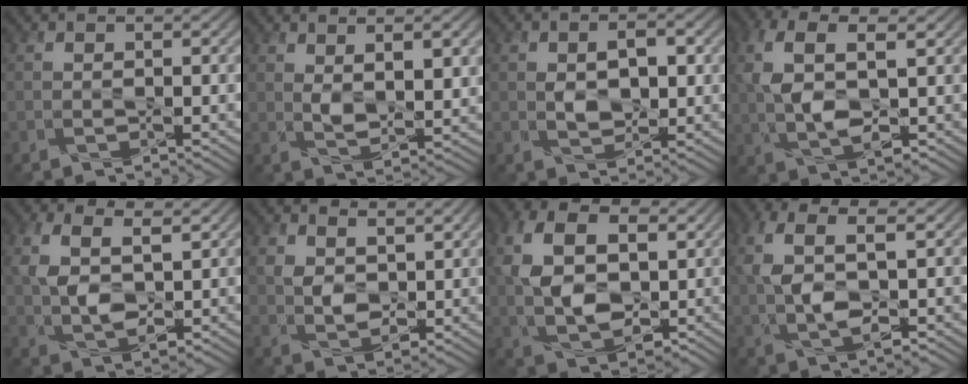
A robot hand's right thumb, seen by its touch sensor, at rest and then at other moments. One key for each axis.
{"total": 5.9, "fx": 1.9, "fy": 2.5, "fz": 5.0, "tx": -0.095, "ty": -0.006, "tz": 0.039}
{"total": 4.7, "fx": 0.5, "fy": 2.9, "fz": 3.7, "tx": -0.067, "ty": -0.003, "tz": 0.011}
{"total": 8.5, "fx": 1.3, "fy": 4.3, "fz": 7.2, "tx": -0.161, "ty": 0.005, "tz": 0.021}
{"total": 7.3, "fx": 1.9, "fy": 3.9, "fz": 5.9, "tx": -0.133, "ty": -0.001, "tz": 0.033}
{"total": 5.5, "fx": 2.3, "fy": 3.3, "fz": 3.8, "tx": -0.085, "ty": -0.009, "tz": 0.045}
{"total": 11.4, "fx": 2.1, "fy": 7.3, "fz": 8.5, "tx": -0.198, "ty": 0.004, "tz": 0.035}
{"total": 7.6, "fx": 1.1, "fy": 3.5, "fz": 6.6, "tx": -0.149, "ty": 0.005, "tz": 0.017}